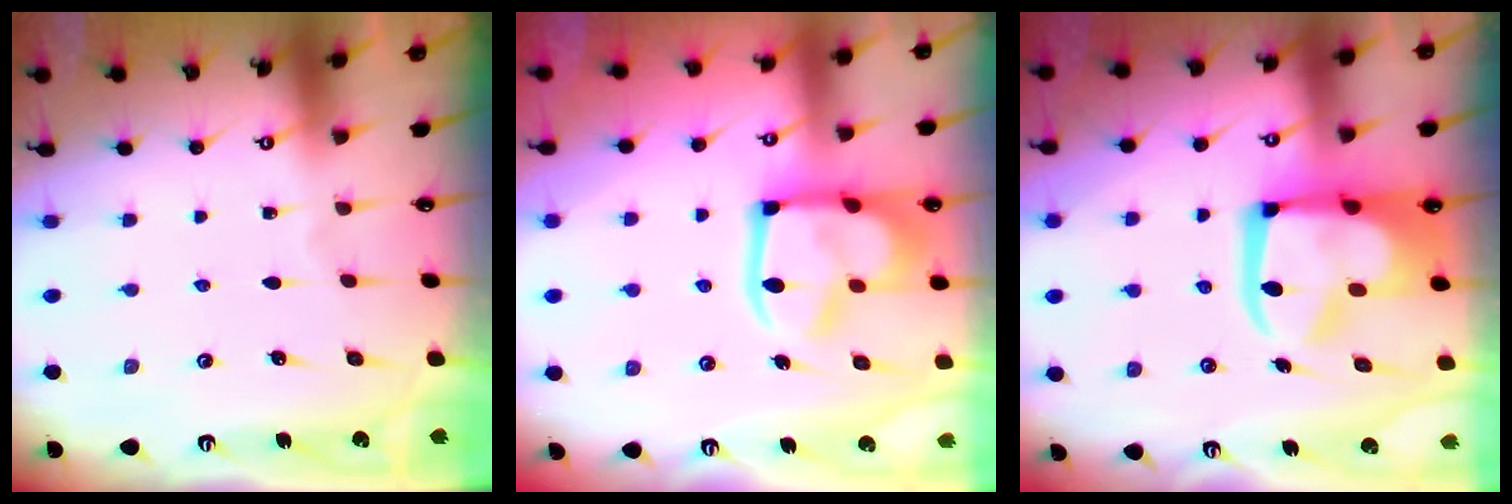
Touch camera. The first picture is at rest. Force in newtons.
{"total": 12.7, "press": 12.6, "slide": 1.6}
{"total": 12.2, "press": 12.0, "slide": 1.7}